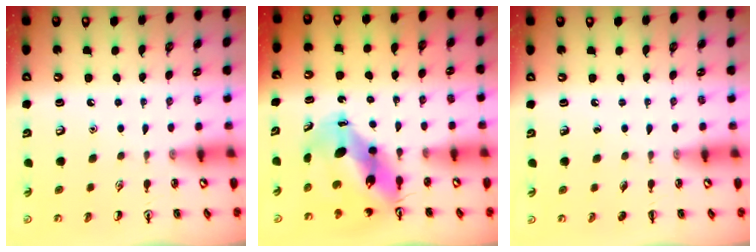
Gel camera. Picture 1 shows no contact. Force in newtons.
{"total": 9.6, "press": 9.2, "slide": 2.8}
{"total": 0.0}